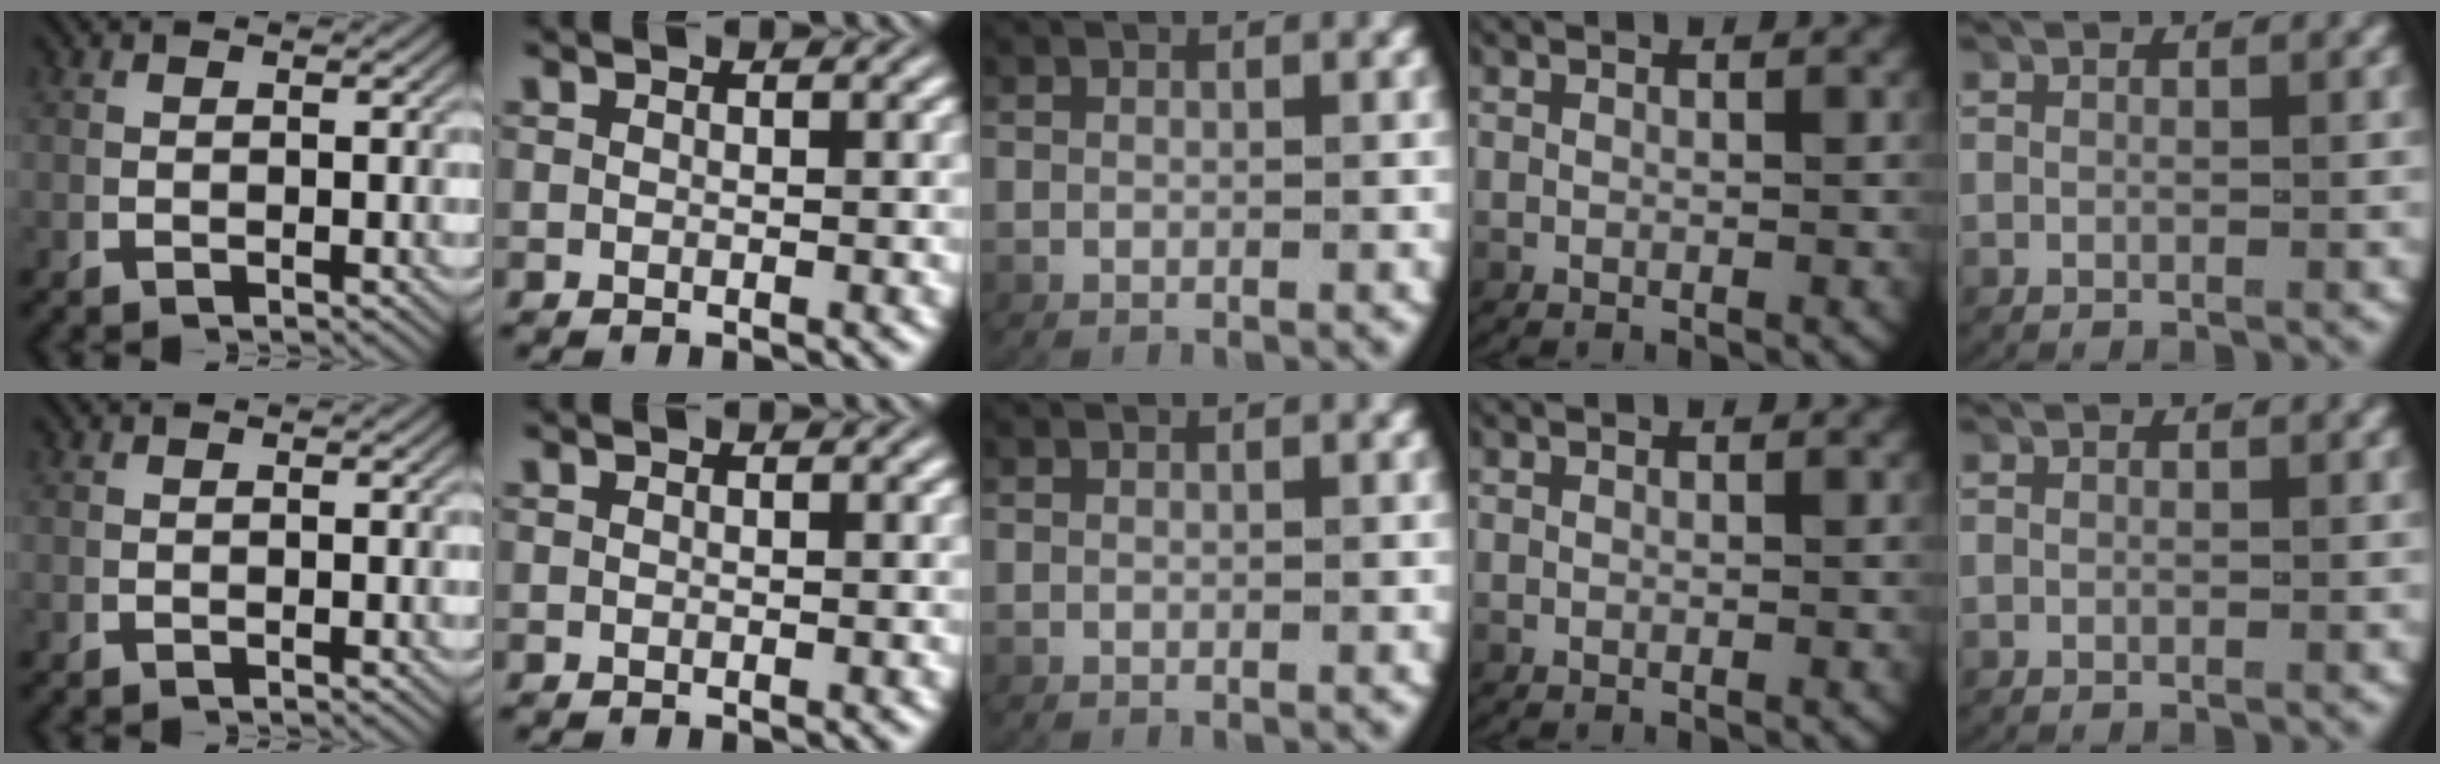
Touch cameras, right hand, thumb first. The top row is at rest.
{}